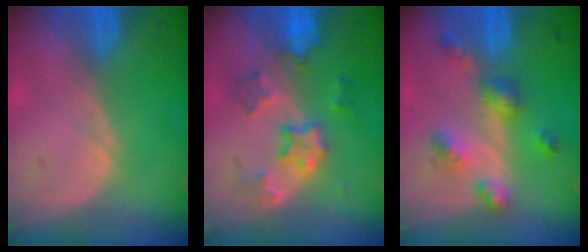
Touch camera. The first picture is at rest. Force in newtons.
{"total": 6.1, "press": 6.0, "slide": 1.1}
{"total": 6.5, "press": 5.7, "slide": 3.1}